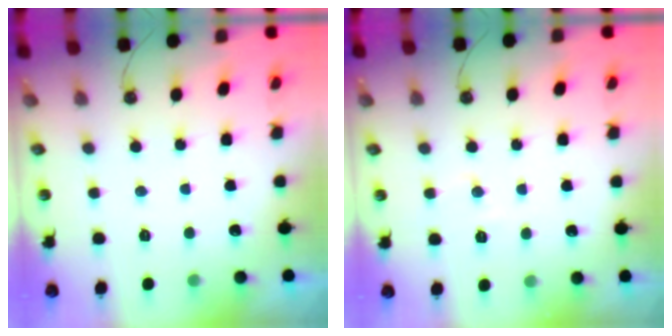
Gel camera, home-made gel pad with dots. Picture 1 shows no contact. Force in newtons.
{"total": 6.4, "press": 6.3, "slide": 0.9}